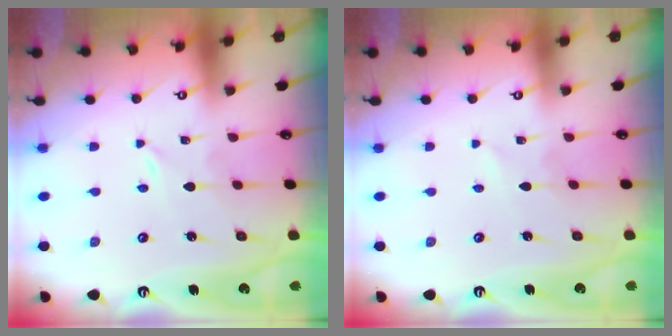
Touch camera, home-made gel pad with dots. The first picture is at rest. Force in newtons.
{"total": 1.0, "press": 1.0, "slide": 0.1}